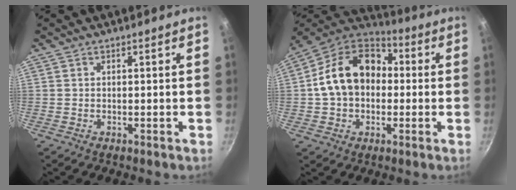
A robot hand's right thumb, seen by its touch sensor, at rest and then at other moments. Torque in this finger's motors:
{"motor_torque": [0.78, 3.07, 1.11, -0.47, 0.15]}